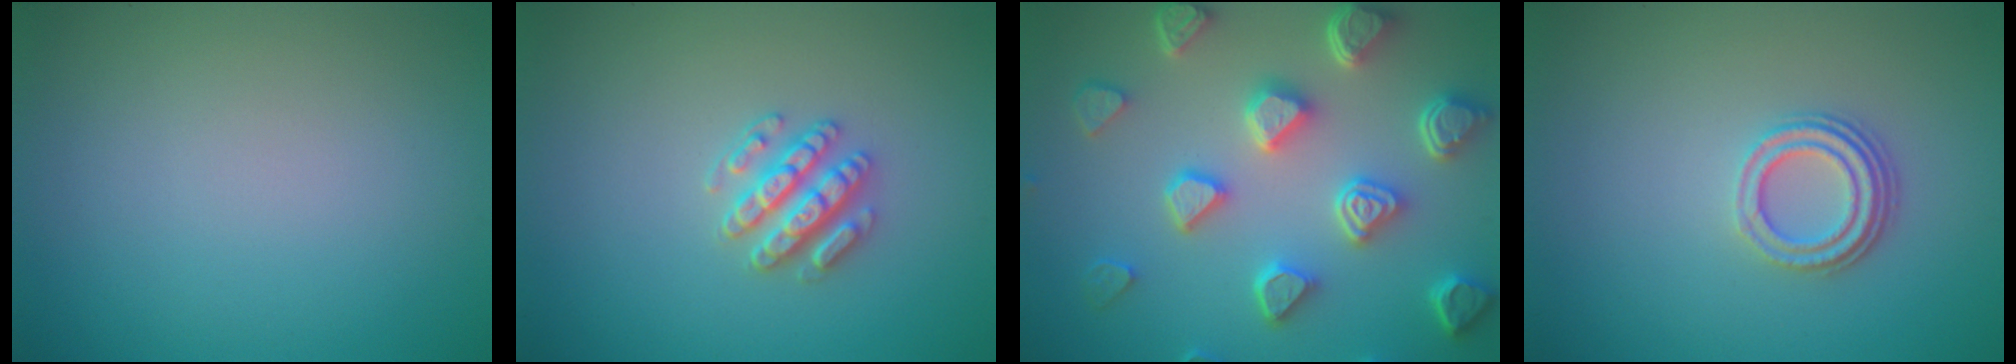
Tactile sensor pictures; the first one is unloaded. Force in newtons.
{"total": 3.0, "press": 2.8, "slide": 1.1}
{"total": 7.1, "press": 5.7, "slide": 4.1}
{"total": 3.1, "press": 2.2, "slide": 2.2}